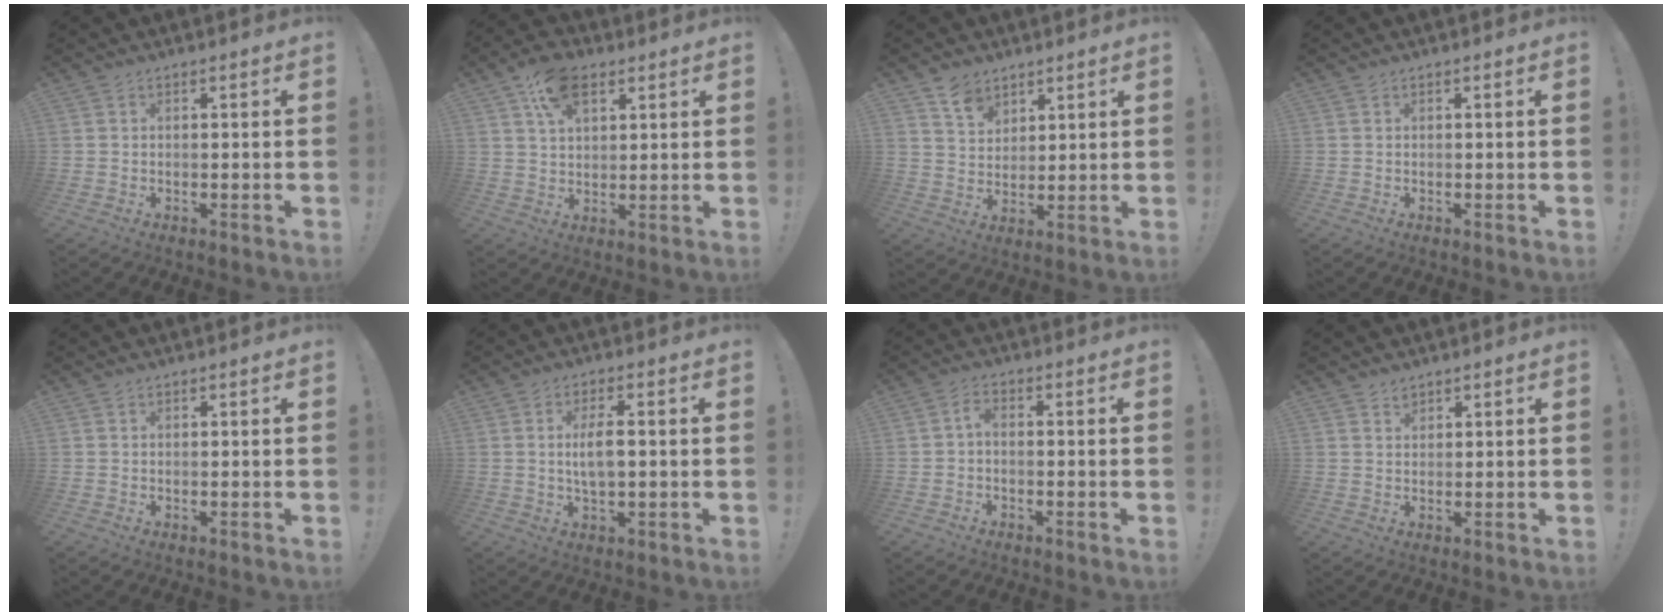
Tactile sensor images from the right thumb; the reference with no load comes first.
{"total": 11.1, "force": [5.7, 6.6, 6.8], "torque": [-0.114, -0.006, 0.107]}
{"total": 7.4, "force": [5.5, 4.6, 2.0], "torque": [-0.031, -0.037, 0.104]}
{"total": 0.0}
{"total": 0.0}
{"total": 6.2, "force": [0.2, 2.2, 5.8], "torque": [-0.110, -0.004, -0.002]}
{"total": 2.4, "force": [-0.8, 1.0, 2.0], "torque": [-0.051, 0.009, -0.017]}
{"total": 1.8, "force": [1.6, 0.9, 0.3], "torque": [0.009, -0.014, 0.027]}